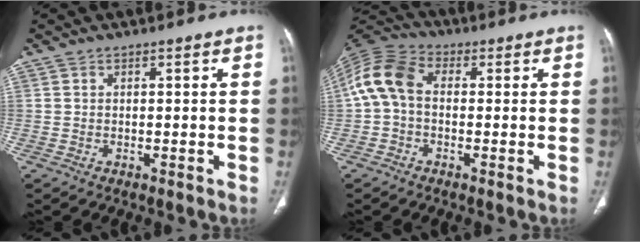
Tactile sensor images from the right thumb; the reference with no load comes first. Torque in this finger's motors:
{"motor_torque": [-0.33, 0.72, 0.87, -0.30, 0.11]}